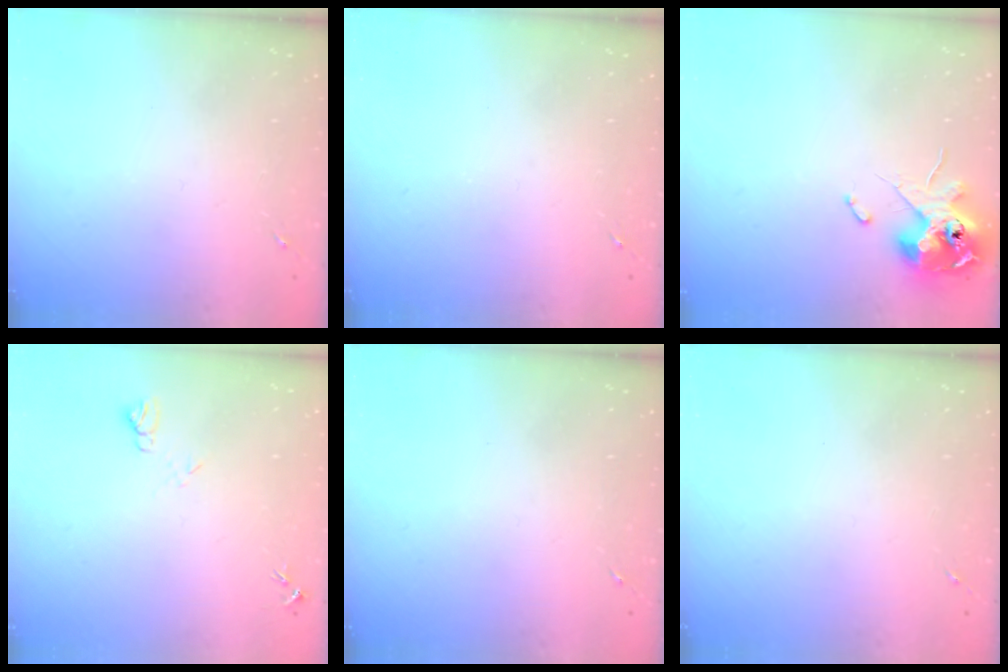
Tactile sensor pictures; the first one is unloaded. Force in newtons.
{"total": 0.0}
{"total": 11.6, "press": 11.4, "slide": 2.1}
{"total": 6.3, "press": 6.3, "slide": 0.7}
{"total": 0.0}
{"total": 0.0}